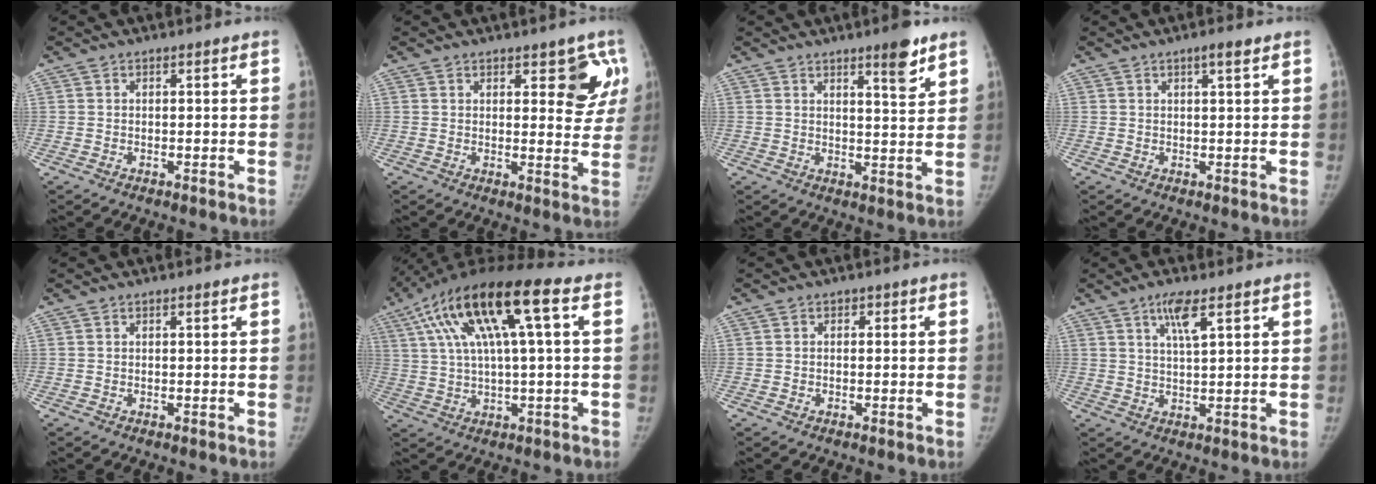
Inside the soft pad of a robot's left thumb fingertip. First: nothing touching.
{"total": 7.6, "force": [3.7, 3.5, 5.6], "torque": [-0.022, -0.019, 0.042]}
{"total": 6.1, "force": [4.1, 1.1, 4.4], "torque": [-0.054, -0.029, 0.058]}
{"total": 2.3, "force": [1.4, 0.3, 1.9], "torque": [-0.029, -0.006, 0.022]}
{"total": 0.0}
{"total": 18.3, "force": [6.0, 4.3, 16.7], "torque": [-0.325, 0.029, 0.105]}
{"total": 0.9, "force": [-0.2, 0.9, 0.2], "torque": [0.006, 0.004, -0.006]}
{"total": 5.0, "force": [2.8, 1.0, 4.1], "torque": [-0.076, -0.012, 0.053]}